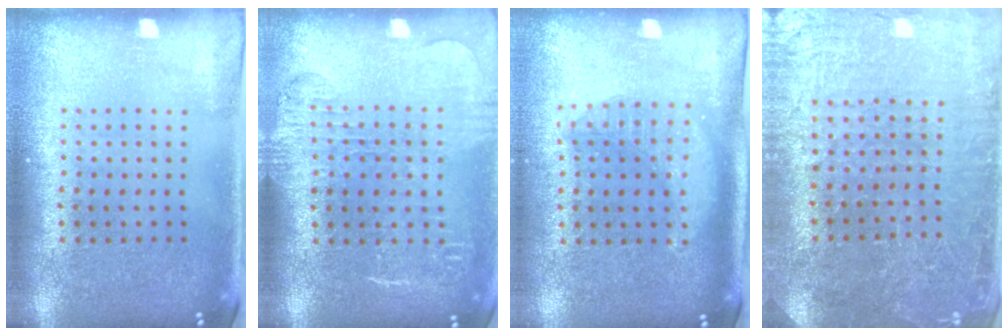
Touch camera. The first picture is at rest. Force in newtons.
{"total": 1.7, "press": 1.5, "slide": 0.8}
{"total": 1.6, "press": 1.4, "slide": 0.7}
{"total": 2.0, "press": 2.0, "slide": 0.3}